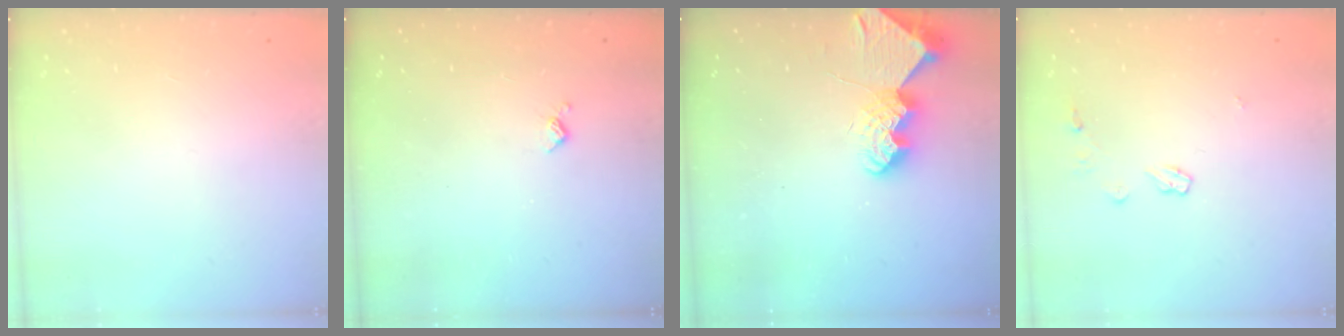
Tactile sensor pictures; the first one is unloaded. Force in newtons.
{"total": 3.9, "press": 3.9, "slide": 0.8}
{"total": 9.1, "press": 9.0, "slide": 0.7}
{"total": 4.4, "press": 4.4, "slide": 0.5}